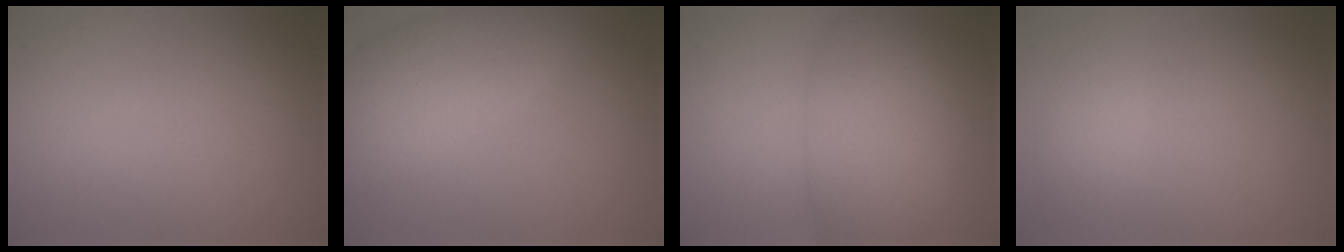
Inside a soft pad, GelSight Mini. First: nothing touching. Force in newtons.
{"total": 6.0, "press": 6.0, "slide": 0.3}
{"total": 6.6, "press": 6.6, "slide": 0.2}
{"total": 1.4, "press": 1.4, "slide": 0.1}